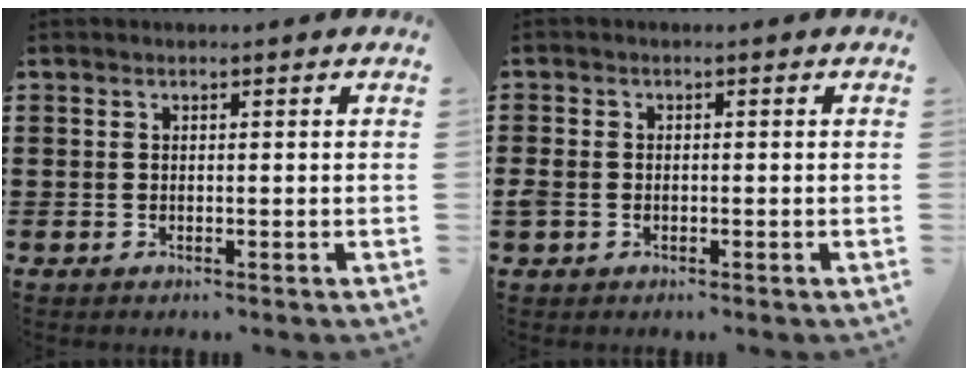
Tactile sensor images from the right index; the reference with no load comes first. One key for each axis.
{"total": 1.7, "fx": -0.6, "fy": 1.3, "fz": 0.7, "tx": -0.032, "ty": -0.002, "tz": -0.019}